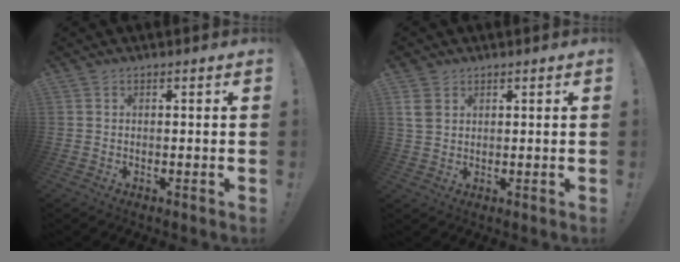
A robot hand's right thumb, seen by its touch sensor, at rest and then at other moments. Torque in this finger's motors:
{"motor_torque": [-0.31, 0.62, 0.54, 0.73, 0.13]}